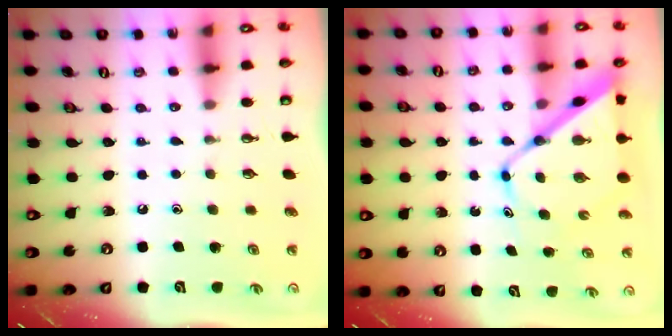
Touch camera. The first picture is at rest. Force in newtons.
{"total": 11.0, "press": 10.9, "slide": 0.9}